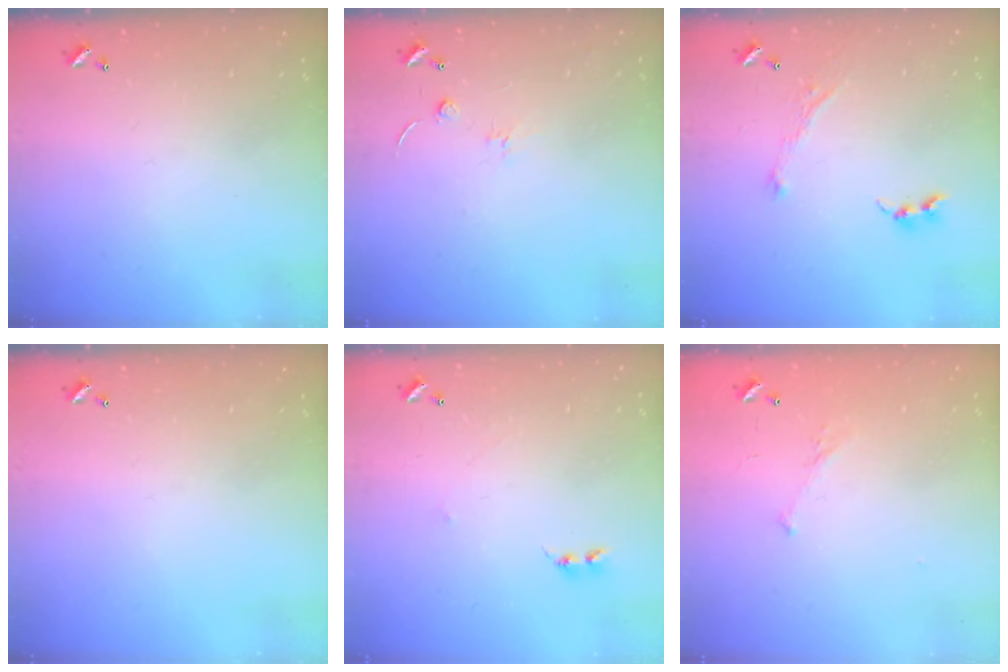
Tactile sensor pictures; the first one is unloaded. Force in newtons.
{"total": 1.3, "press": 1.2, "slide": 0.5}
{"total": 2.9, "press": 2.8, "slide": 0.4}
{"total": 0.0}
{"total": 2.5, "press": 2.4, "slide": 0.4}
{"total": 4.2, "press": 4.0, "slide": 1.1}